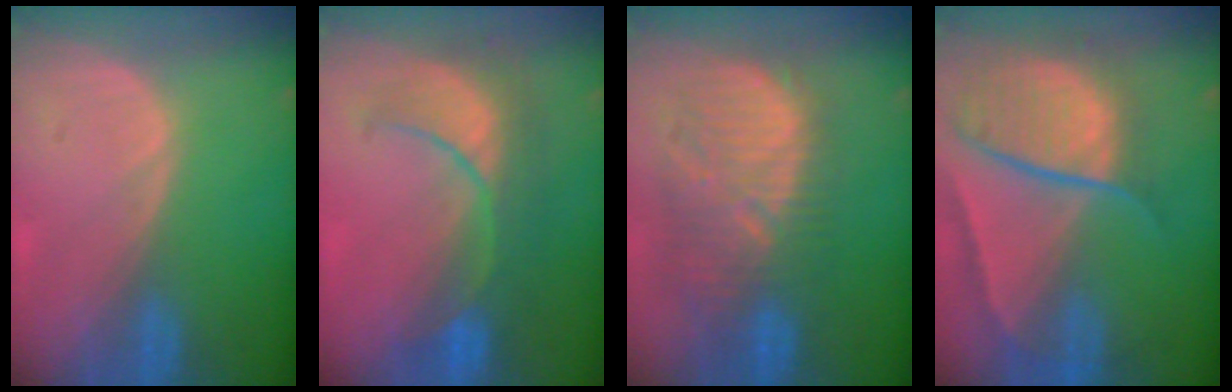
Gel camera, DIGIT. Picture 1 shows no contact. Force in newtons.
{"total": 8.2, "press": 8.1, "slide": 0.8}
{"total": 11.4, "press": 11.0, "slide": 3.3}
{"total": 10.7, "press": 9.0, "slide": 5.8}